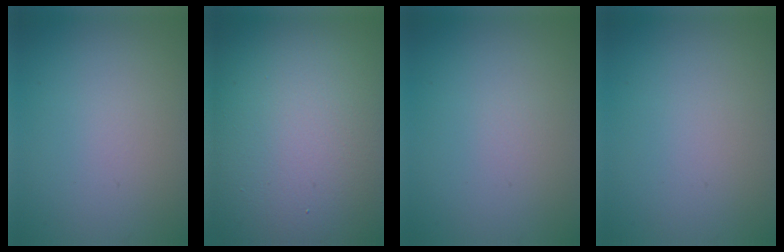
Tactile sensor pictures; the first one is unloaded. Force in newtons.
{"total": 23.6, "press": 23.6, "slide": 1.3}
{"total": 0.0}
{"total": 0.0}